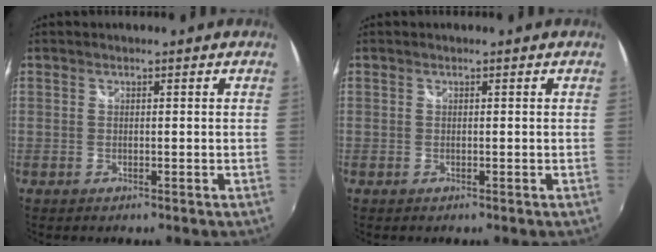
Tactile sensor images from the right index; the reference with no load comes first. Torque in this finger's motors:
{"motor_torque": [0.00, 0.00, 0.00, 0.00]}